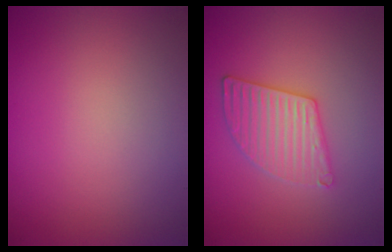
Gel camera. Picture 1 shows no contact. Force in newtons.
{"total": 3.0, "press": 3.0, "slide": 0.2}